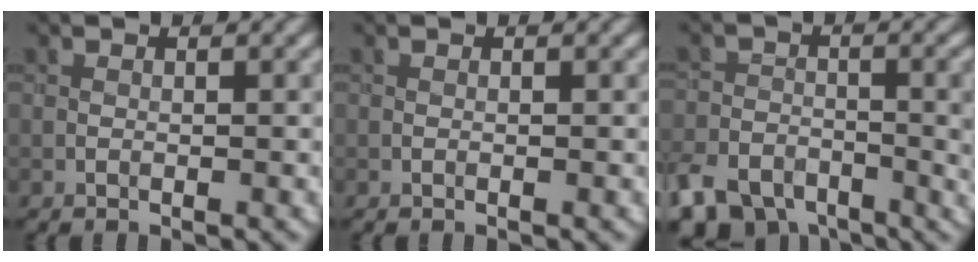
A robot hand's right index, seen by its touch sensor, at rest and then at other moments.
{"total": 0.0}
{"total": 9.4, "force": [-5.6, 5.3, 5.4], "torque": [-0.106, -0.033, -0.098]}